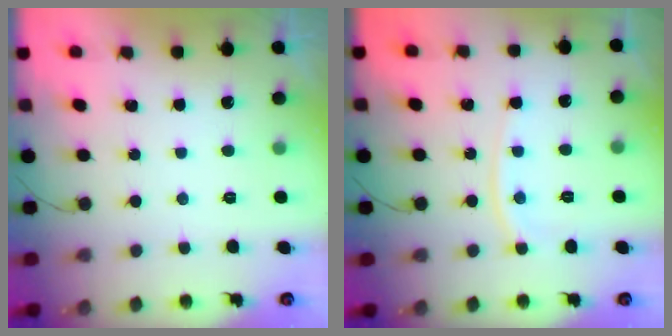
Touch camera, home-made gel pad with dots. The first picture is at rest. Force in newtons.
{"total": 7.1, "press": 7.0, "slide": 0.9}